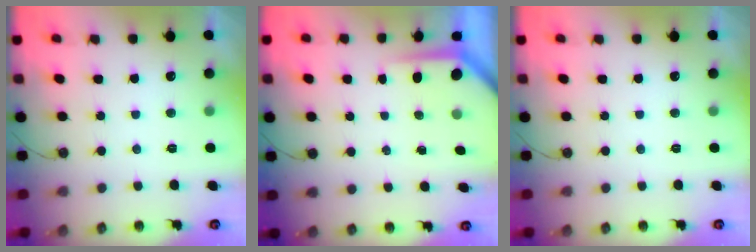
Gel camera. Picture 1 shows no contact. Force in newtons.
{"total": 3.7, "press": 3.7, "slide": 0.2}
{"total": 0.0}